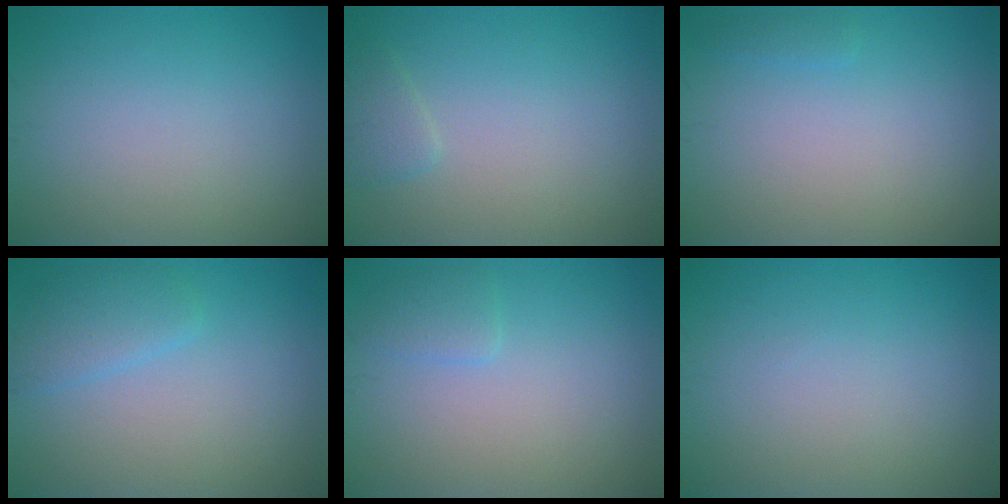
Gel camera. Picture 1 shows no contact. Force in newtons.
{"total": 1.3, "press": 1.3, "slide": 0.1}
{"total": 0.7, "press": 0.7, "slide": 0.0}
{"total": 2.4, "press": 2.4, "slide": 0.2}
{"total": 1.4, "press": 1.4, "slide": 0.1}
{"total": 0.0}